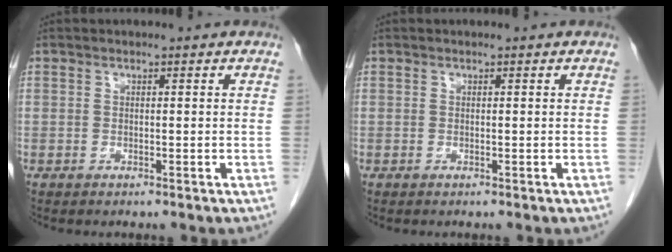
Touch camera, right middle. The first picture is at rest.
{"total": 0.0}